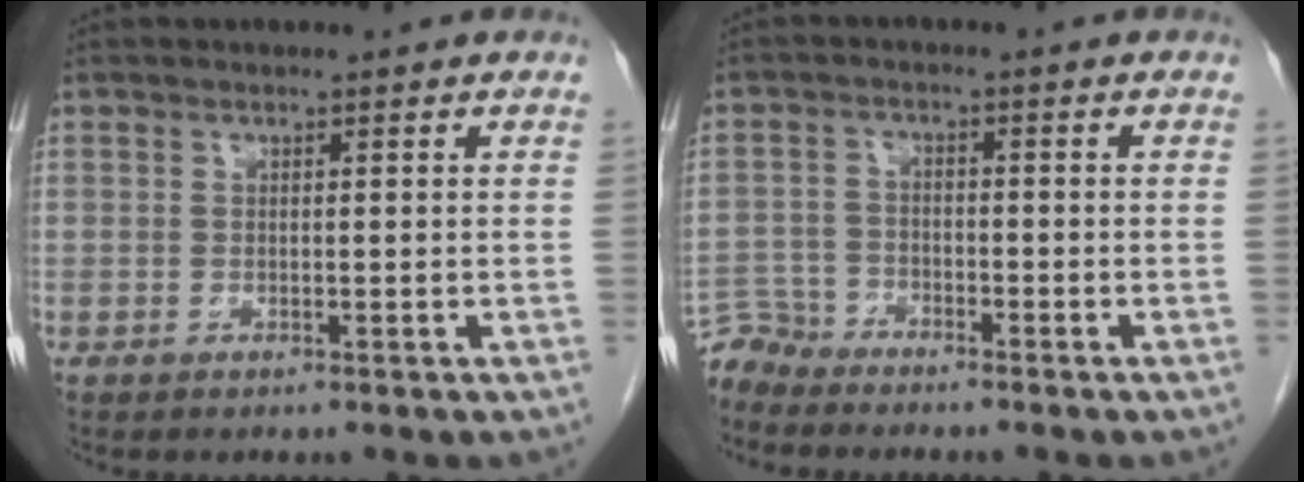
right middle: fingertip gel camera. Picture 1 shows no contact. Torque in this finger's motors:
{"motor_torque": [-0.03, -0.19, -0.30, -0.17]}